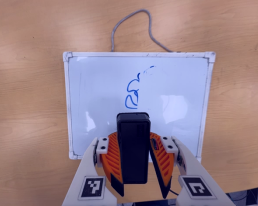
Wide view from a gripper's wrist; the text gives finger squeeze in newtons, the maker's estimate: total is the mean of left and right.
{"total": 9.6, "left": 9.2, "right": 9.9}